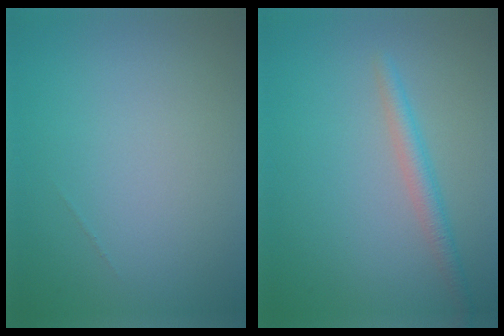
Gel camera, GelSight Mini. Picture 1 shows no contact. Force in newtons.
{"total": 2.1, "press": 2.1, "slide": 0.1}